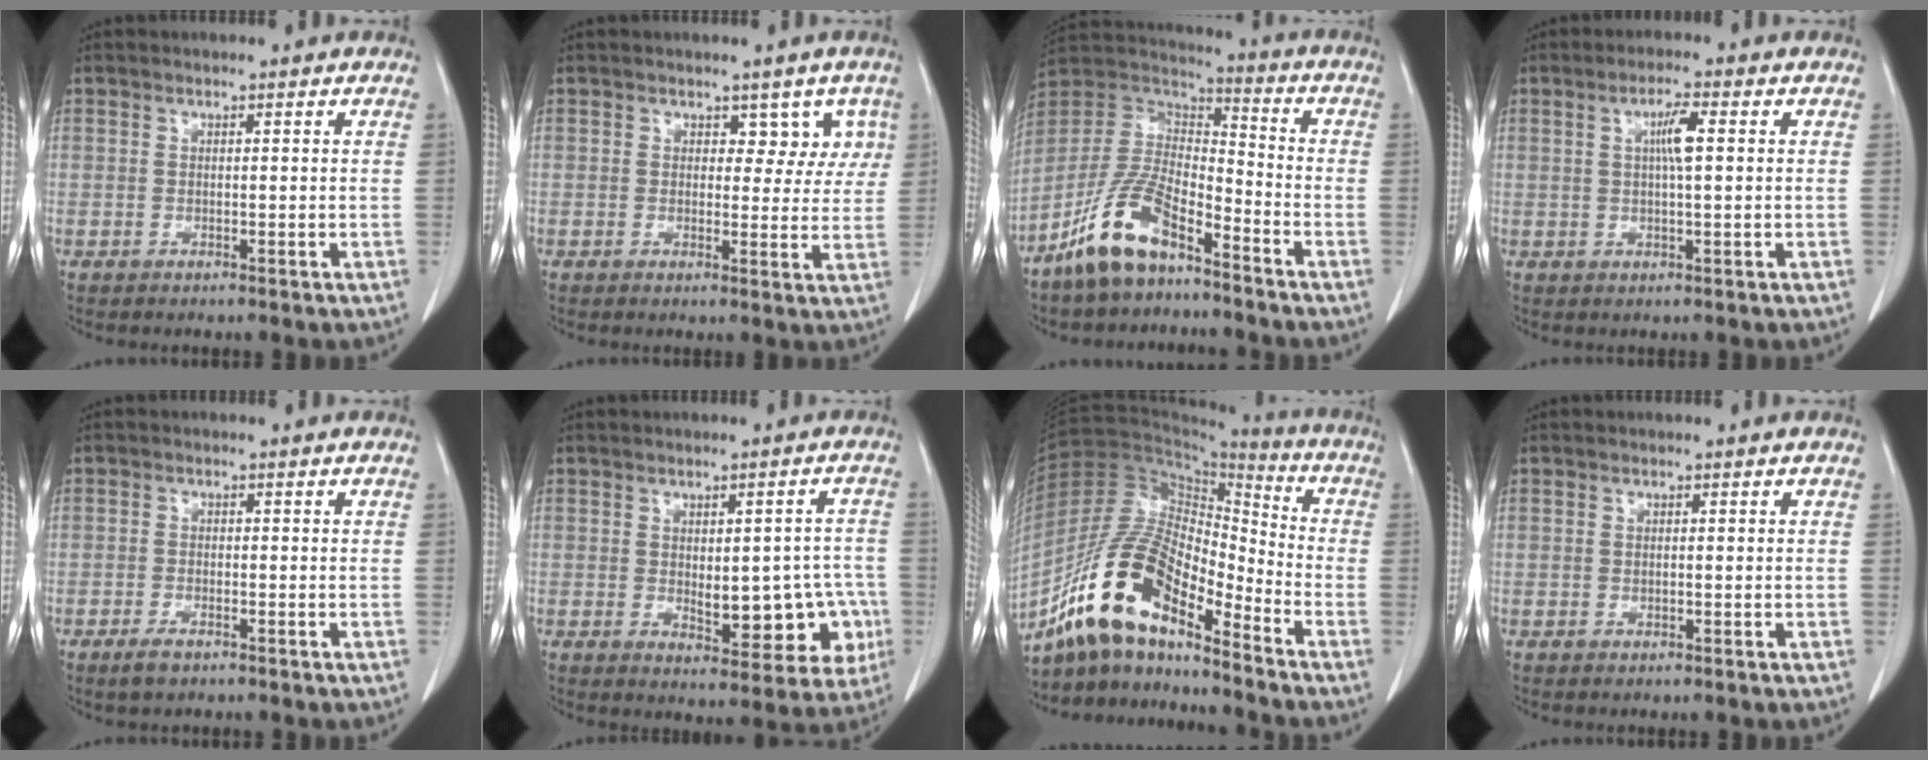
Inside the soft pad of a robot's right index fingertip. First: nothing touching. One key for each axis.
{"total": 4.3, "fx": 2.2, "fy": 2.9, "fz": 2.4, "tx": -0.001, "ty": 0.005, "tz": 0.021}
{"total": 12.7, "fx": -8.6, "fy": 4.4, "fz": 8.2, "tx": -0.178, "ty": 0.011, "tz": -0.168}
{"total": 3.8, "fx": 0.8, "fy": 0.3, "fz": 3.7, "tx": -0.067, "ty": 0.002, "tz": 0.012}
{"total": 2.3, "fx": -1.6, "fy": 0.8, "fz": 1.5, "tx": -0.032, "ty": -0.002, "tz": -0.025}
{"total": 11.0, "fx": -1.9, "fy": 5.2, "fz": 9.5, "tx": -0.103, "ty": 0.017, "tz": -0.008}
{"total": 16.2, "fx": -11.5, "fy": 4.7, "fz": 10.5, "tx": -0.206, "ty": 0.021, "tz": -0.210}
{"total": 0.0}